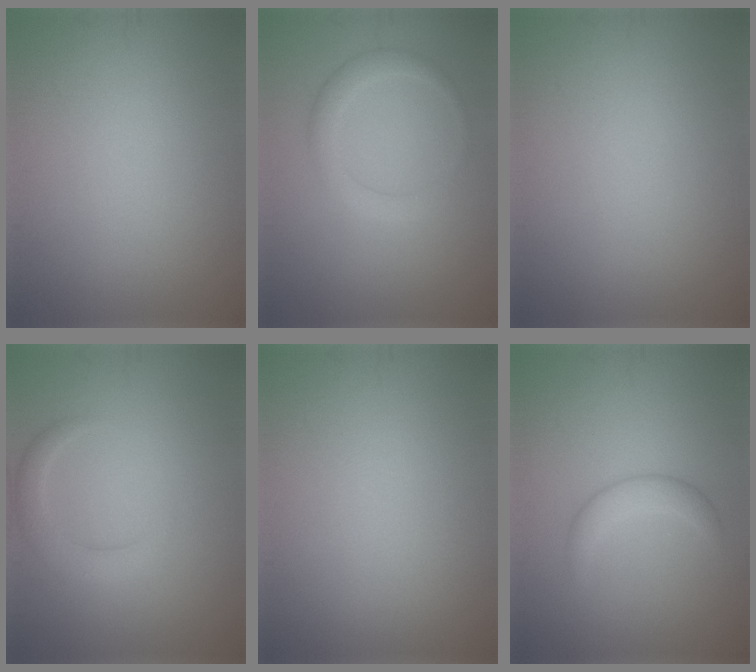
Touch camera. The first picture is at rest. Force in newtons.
{"total": 2.2, "press": 2.2, "slide": 0.1}
{"total": 0.0}
{"total": 2.4, "press": 2.4, "slide": 0.2}
{"total": 0.0}
{"total": 2.1, "press": 2.1, "slide": 0.2}